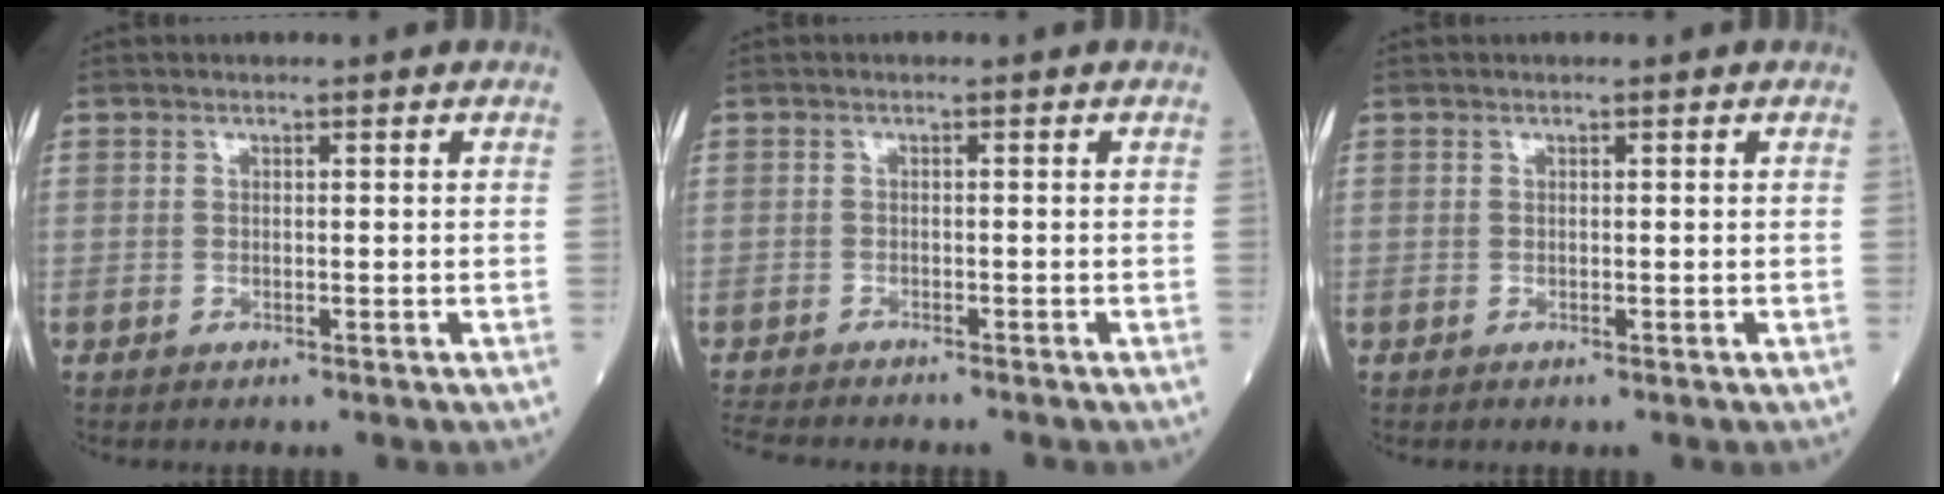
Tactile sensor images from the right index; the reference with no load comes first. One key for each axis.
{"total": 6.1, "fx": -5.7, "fy": 1.3, "fz": 1.8, "tx": -0.025, "ty": -0.012, "tz": -0.093}
{"total": 0.0}